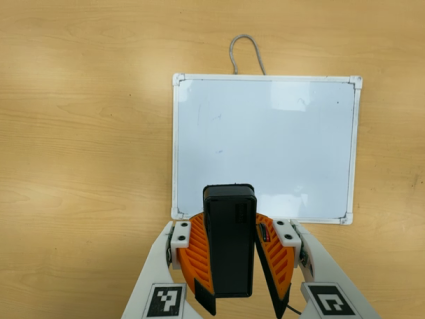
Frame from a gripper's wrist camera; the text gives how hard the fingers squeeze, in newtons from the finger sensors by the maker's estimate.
{"total": 10.6, "left": 10.3, "right": 10.9}